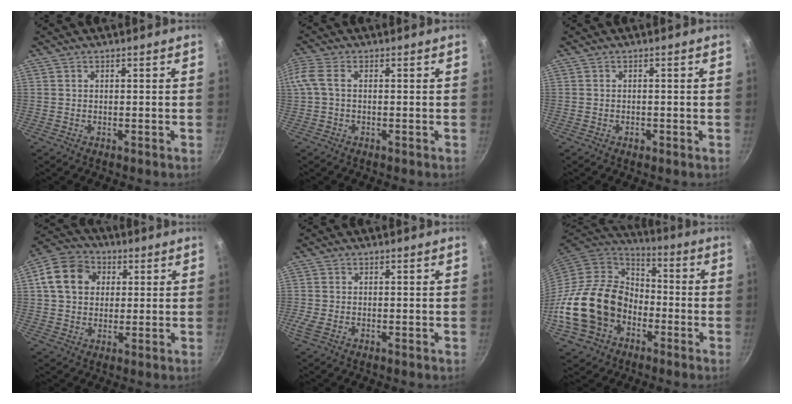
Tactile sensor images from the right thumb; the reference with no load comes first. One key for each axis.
{"total": 4.3, "fx": 0.3, "fy": 2.4, "fz": 3.5, "tx": -0.087, "ty": 0.013, "tz": -0.003}
{"total": 0.9, "fx": -0.5, "fy": 0.5, "fz": 0.5, "tx": -0.008, "ty": 0.003, "tz": -0.006}
{"total": 11.5, "fx": 2.6, "fy": 9.3, "fz": 6.2, "tx": -0.087, "ty": 0.015, "tz": 0.029}
{"total": 2.1, "fx": -0.6, "fy": 1.1, "fz": 1.7, "tx": -0.041, "ty": -0.002, "tz": -0.013}
{"total": 21.7, "fx": -6.6, "fy": 16.6, "fz": 12.3, "tx": -0.218, "ty": 0.050, "tz": -0.118}